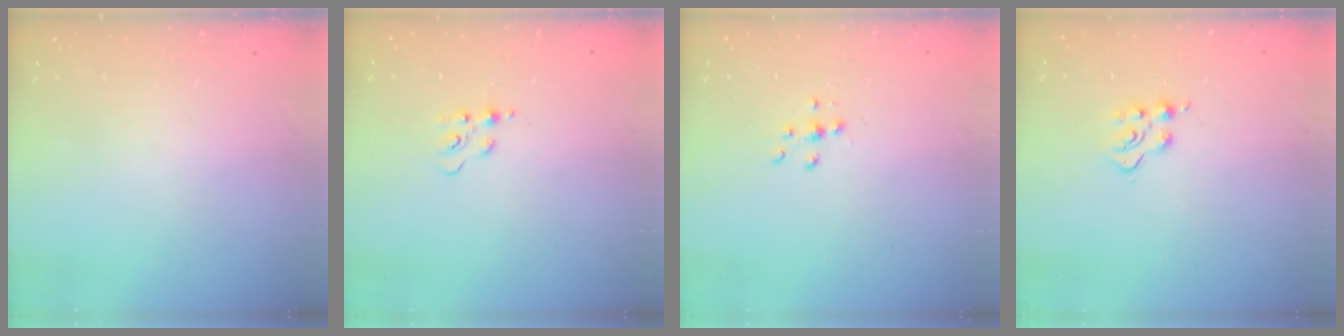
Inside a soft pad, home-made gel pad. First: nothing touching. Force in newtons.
{"total": 4.4, "press": 4.3, "slide": 0.4}
{"total": 7.2, "press": 7.1, "slide": 0.7}
{"total": 5.1, "press": 5.0, "slide": 0.5}